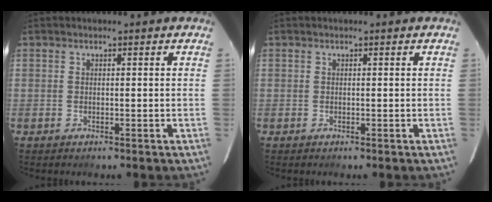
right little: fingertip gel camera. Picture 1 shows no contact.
{"total": 0.0}